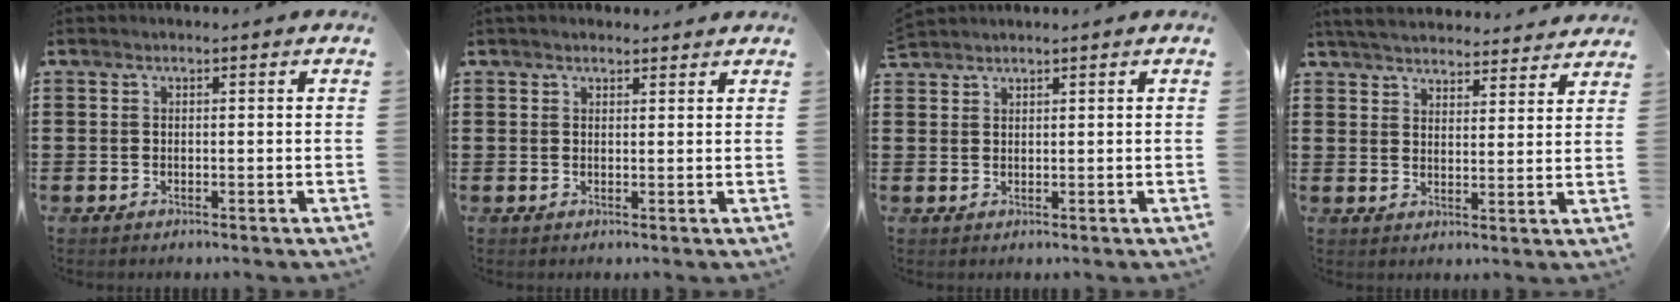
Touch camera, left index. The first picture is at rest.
{"total": 1.5, "force": [1.4, 0.3, 0.3], "torque": [-0.008, 0.002, 0.028]}
{"total": 1.5, "force": [1.5, 0.3, -0.2], "torque": [0.000, 0.001, 0.030]}
{"total": 4.8, "force": [4.7, 0.2, 0.9], "torque": [-0.035, -0.024, 0.085]}